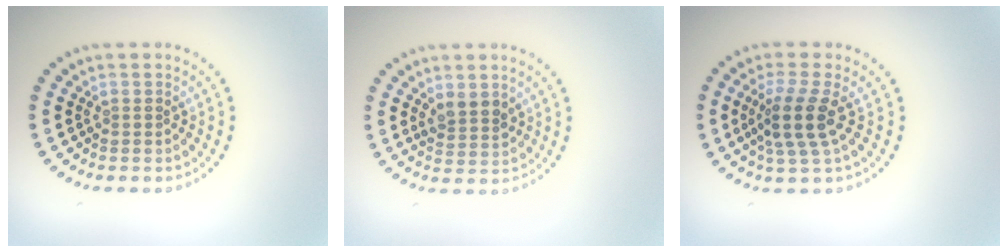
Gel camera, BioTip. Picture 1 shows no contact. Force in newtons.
{"total": 2.2, "press": 2.0, "slide": 0.9}
{"total": 3.6, "press": 2.9, "slide": 2.2}